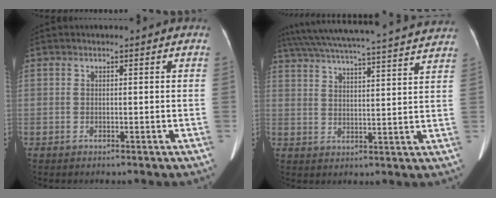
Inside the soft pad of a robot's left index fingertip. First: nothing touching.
{"total": 26.3, "force": [24.0, 1.0, 10.8], "torque": [-0.188, 0.001, 0.314]}